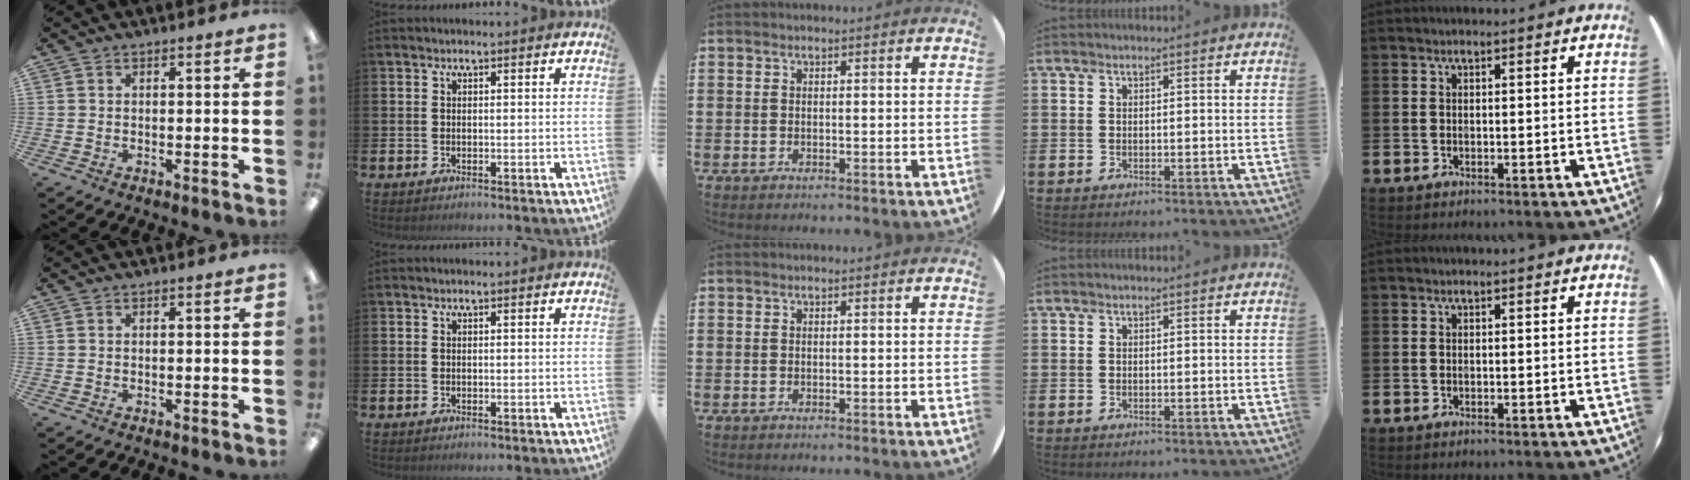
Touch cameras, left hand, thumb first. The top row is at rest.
{}